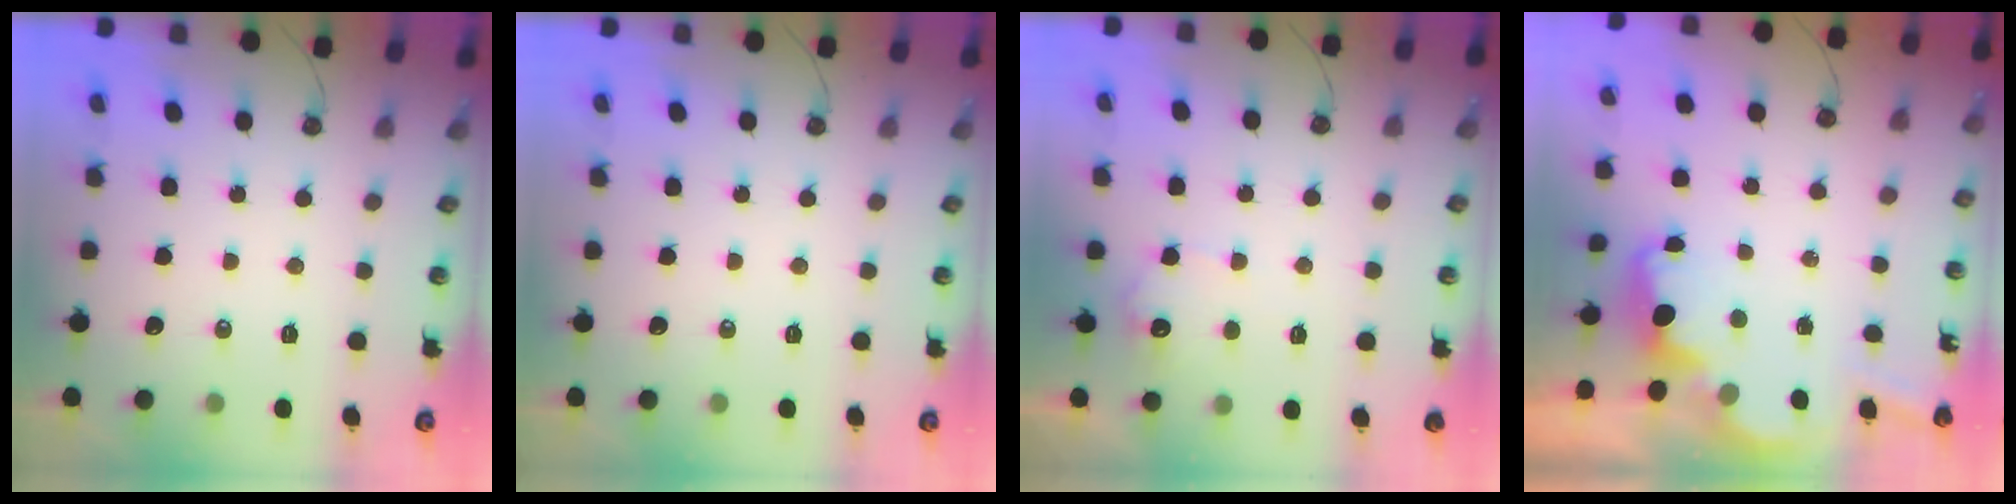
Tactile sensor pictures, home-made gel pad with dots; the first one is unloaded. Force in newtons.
{"total": 0.0}
{"total": 7.0, "press": 6.9, "slide": 0.8}
{"total": 3.7, "press": 3.6, "slide": 0.7}